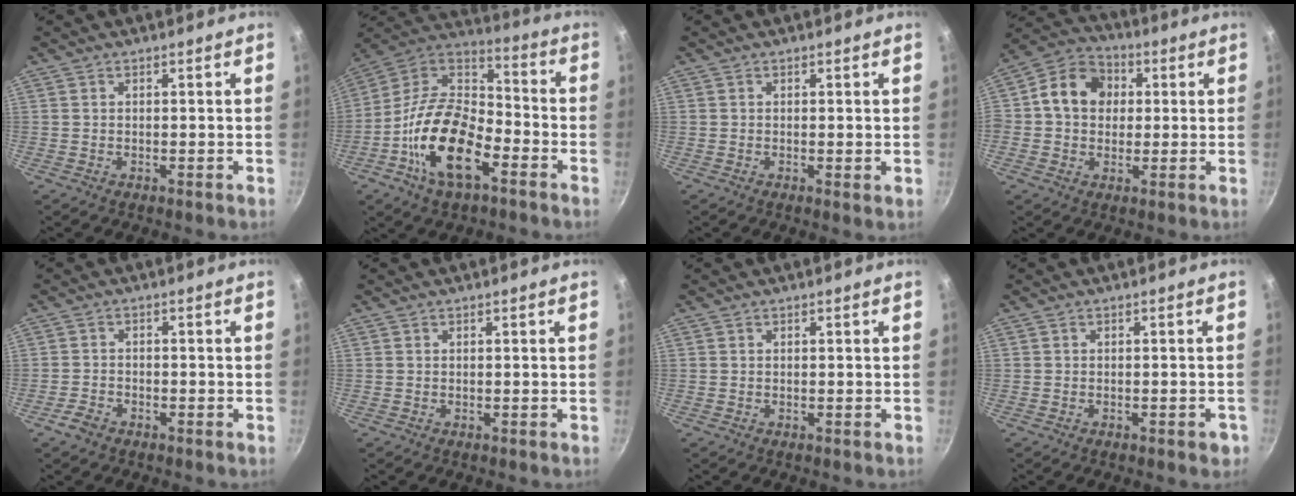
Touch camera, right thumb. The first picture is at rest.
{"total": 19.9, "force": [-8.0, 10.3, 15.0], "torque": [-0.257, 0.050, -0.169]}
{"total": 0.9, "force": [0.1, 0.2, 0.9], "torque": [-0.014, -0.006, -0.002]}
{"total": 11.1, "force": [1.6, 9.3, 5.9], "torque": [-0.065, 0.015, 0.005]}
{"total": 2.8, "force": [-2.0, 1.5, 1.2], "torque": [-0.029, 0.020, -0.039]}
{"total": 0.0}
{"total": 0.0}
{"total": 2.0, "force": [-1.0, 0.9, 1.4], "torque": [-0.009, 0.012, -0.007]}